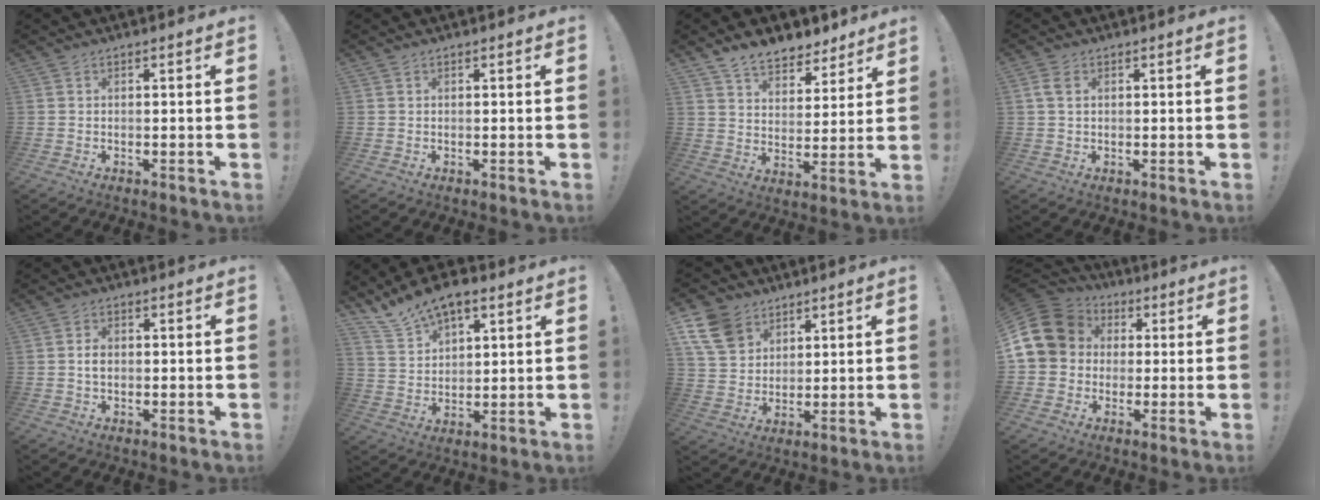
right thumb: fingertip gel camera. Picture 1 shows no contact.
{"total": 0.0}
{"total": 9.6, "force": [7.9, 4.6, 2.8], "torque": [-0.042, -0.060, 0.150]}
{"total": 3.4, "force": [1.2, 2.0, 2.5], "torque": [-0.046, 0.004, 0.023]}
{"total": 2.3, "force": [-0.1, 1.7, 1.5], "torque": [-0.015, 0.001, -0.004]}
{"total": 10.2, "force": [8.1, 4.7, 4.1], "torque": [-0.083, -0.050, 0.155]}
{"total": 12.1, "force": [6.6, 8.8, 4.9], "torque": [-0.083, -0.027, 0.137]}
{"total": 15.2, "force": [2.6, 12.8, 7.8], "torque": [-0.147, 0.004, 0.057]}